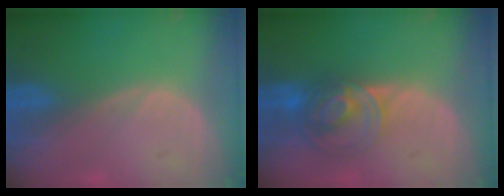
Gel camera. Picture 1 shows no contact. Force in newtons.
{"total": 7.6, "press": 6.2, "slide": 4.3}